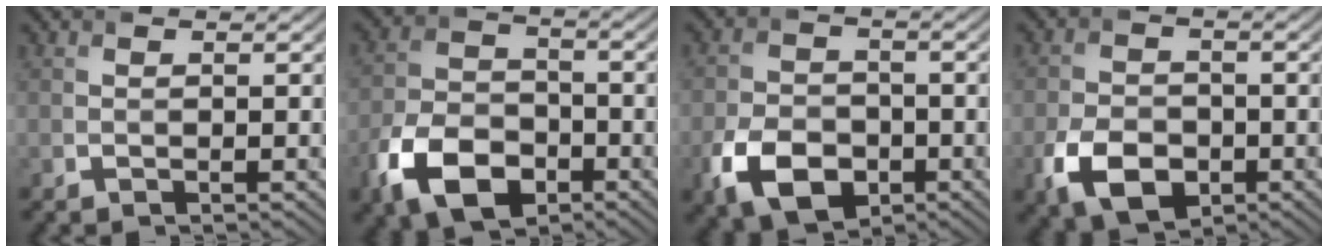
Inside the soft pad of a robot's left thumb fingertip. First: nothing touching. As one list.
[{"total": 10.1, "force": [-5.2, 6.3, 6.0], "torque": [-0.138, -0.015, -0.108]}, {"total": 8.2, "force": [-3.6, 5.5, 4.8], "torque": [-0.107, -0.016, -0.070]}, {"total": 7.4, "force": [-3.1, 4.9, 4.5], "torque": [-0.101, -0.016, -0.059]}]